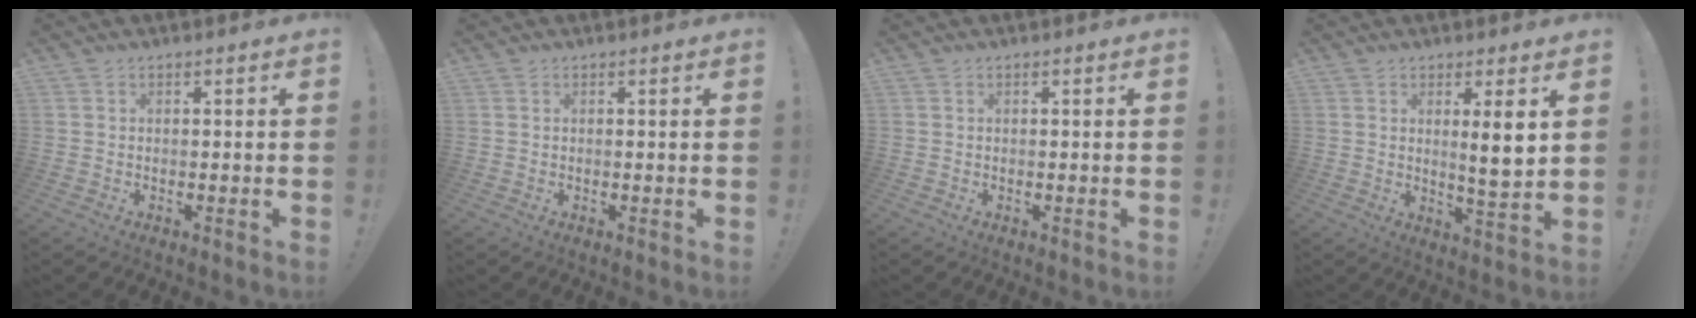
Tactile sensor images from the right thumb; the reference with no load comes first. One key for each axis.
{"total": 0.0}
{"total": 0.0}
{"total": 6.8, "fx": 2.4, "fy": 0.4, "fz": 6.4, "tx": -0.092, "ty": -0.021, "tz": 0.031}